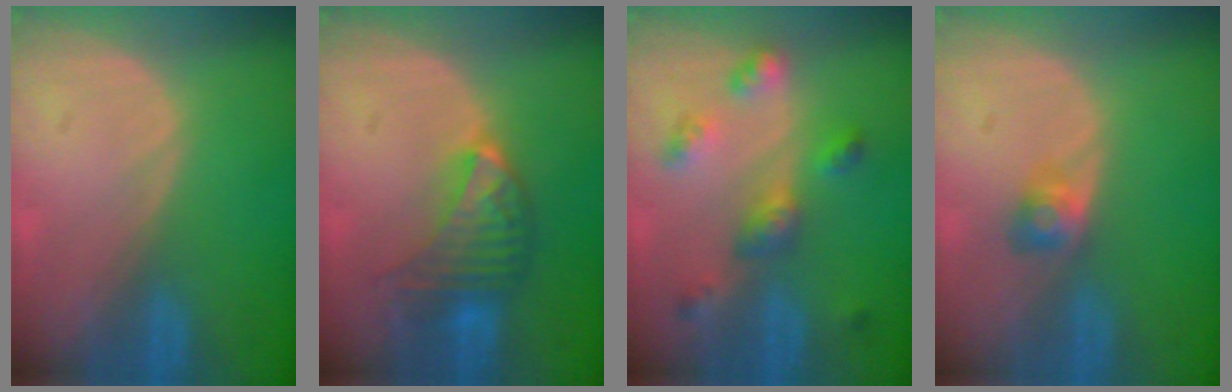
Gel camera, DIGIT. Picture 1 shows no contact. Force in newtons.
{"total": 7.0, "press": 6.7, "slide": 1.9}
{"total": 6.5, "press": 5.7, "slide": 3.0}
{"total": 2.6, "press": 2.4, "slide": 0.9}